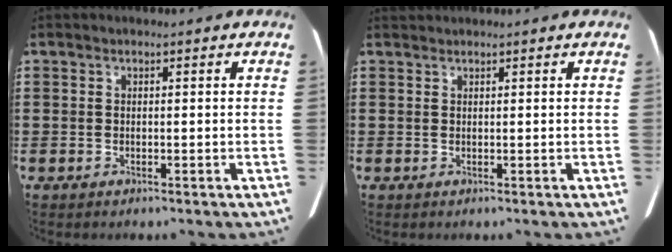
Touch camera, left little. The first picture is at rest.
{"total": 0.7, "force": [0.7, 0.1, 0.0], "torque": [0.000, 0.000, 0.014]}